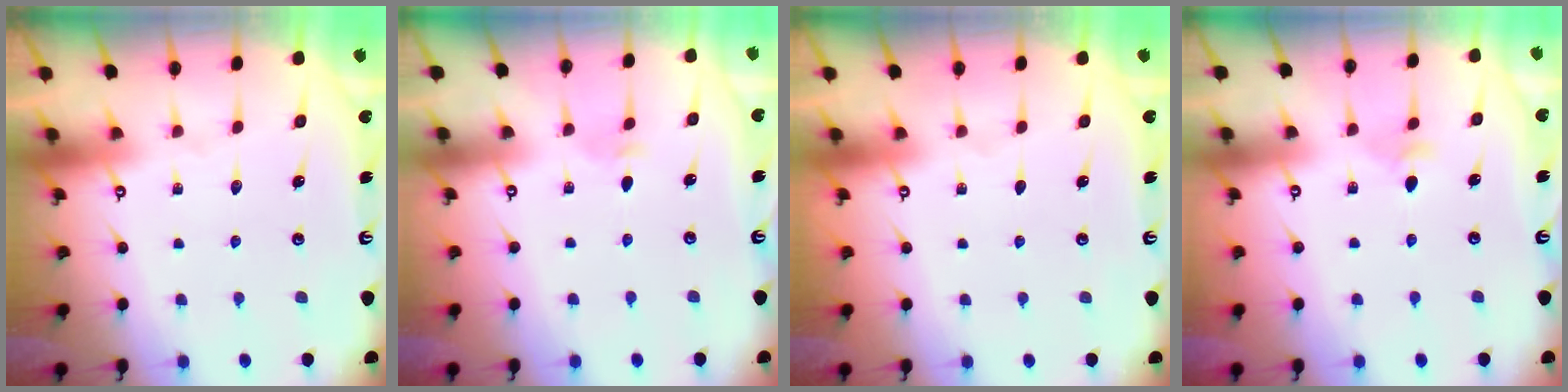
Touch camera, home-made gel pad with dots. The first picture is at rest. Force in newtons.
{"total": 2.8, "press": 2.7, "slide": 0.7}
{"total": 0.0}
{"total": 3.1, "press": 3.0, "slide": 0.7}